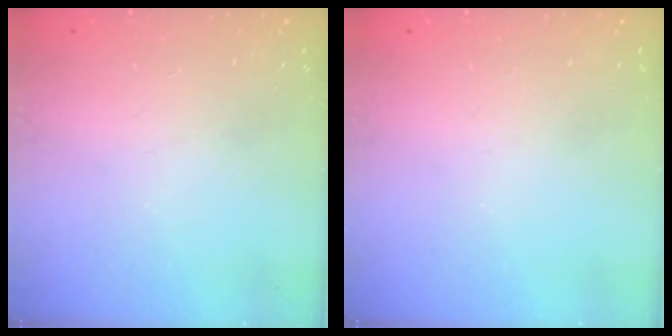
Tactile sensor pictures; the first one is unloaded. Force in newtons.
{"total": 0.0}